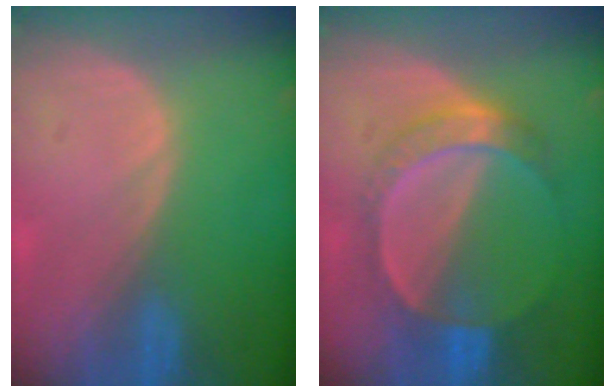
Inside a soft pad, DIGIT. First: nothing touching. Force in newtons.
{"total": 6.9, "press": 6.5, "slide": 2.4}